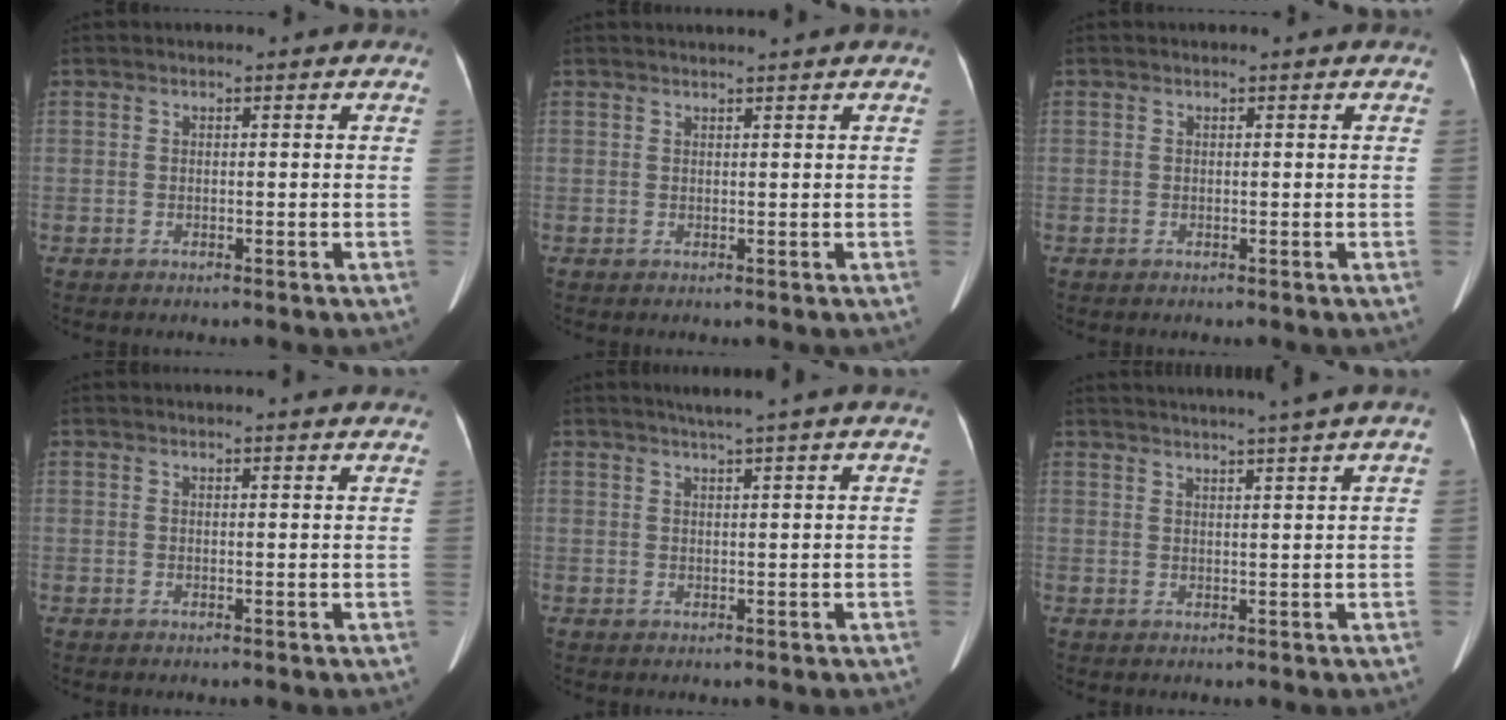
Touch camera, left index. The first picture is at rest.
{"total": 1.7, "force": [1.5, -0.6, 0.6], "torque": [-0.008, 0.008, 0.027]}
{"total": 0.0}
{"total": 7.4, "force": [7.0, 0.2, 2.4], "torque": [-0.029, 0.015, 0.062]}
{"total": 4.5, "force": [3.7, -1.1, 2.4], "torque": [-0.034, 0.009, 0.053]}
{"total": 10.4, "force": [9.2, -2.2, 4.4], "torque": [-0.064, -0.006, 0.116]}